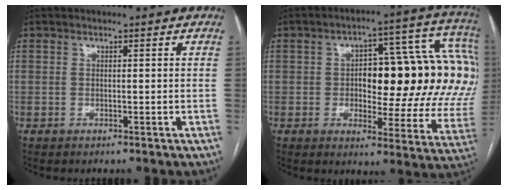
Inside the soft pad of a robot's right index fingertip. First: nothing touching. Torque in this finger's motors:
{"motor_torque": [0.81, 0.15, 0.40, 0.11]}